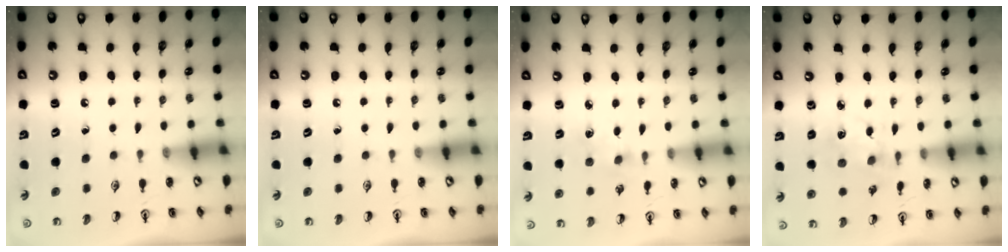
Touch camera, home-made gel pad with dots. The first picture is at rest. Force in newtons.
{"total": 0.0}
{"total": 2.3, "press": 2.3, "slide": 0.4}
{"total": 2.1, "press": 2.0, "slide": 0.6}